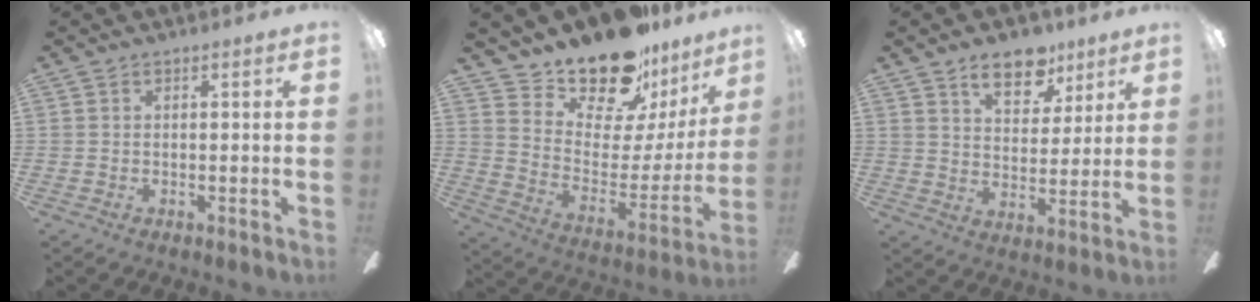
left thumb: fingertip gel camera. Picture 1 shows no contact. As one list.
[{"total": 20.0, "force": [17.0, 7.7, 7.2], "torque": [-0.127, -0.133, 0.300]}, {"total": 11.2, "force": [7.6, 6.0, 5.6], "torque": [-0.068, -0.033, 0.134]}]